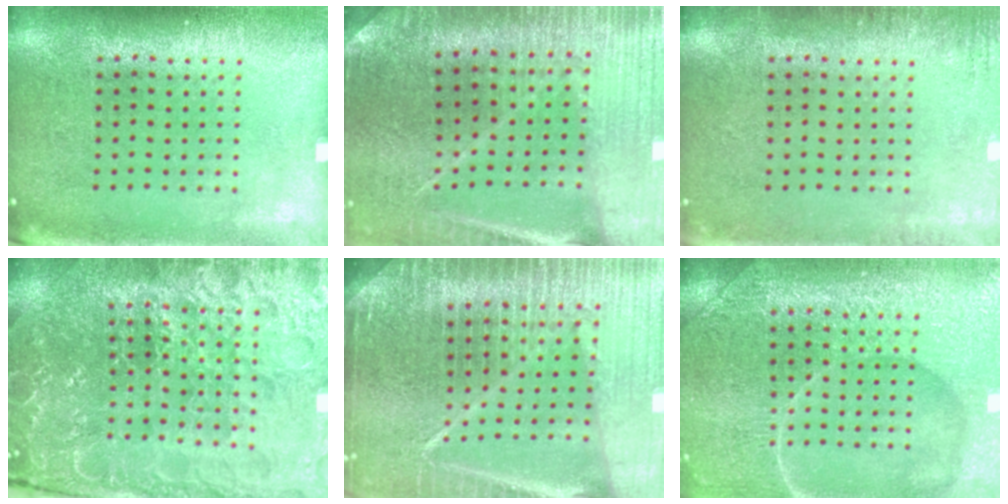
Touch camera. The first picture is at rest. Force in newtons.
{"total": 3.0, "press": 3.0, "slide": 0.3}
{"total": 1.6, "press": 1.5, "slide": 0.3}
{"total": 4.7, "press": 4.5, "slide": 1.3}
{"total": 6.4, "press": 5.6, "slide": 3.2}
{"total": 4.7, "press": 4.7, "slide": 0.6}